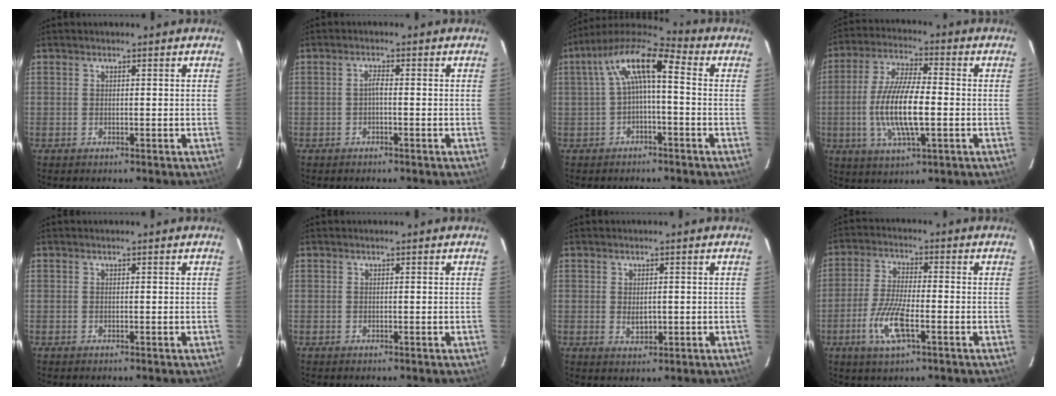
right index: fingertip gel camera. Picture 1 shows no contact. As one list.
[{"total": 1.2, "force": [-0.5, 0.2, 1.0], "torque": [-0.021, 0.006, -0.011]}, {"total": 10.0, "force": [0.6, 3.2, 9.5], "torque": [-0.186, 0.031, 0.006]}, {"total": 13.2, "force": [-2.2, 3.6, 12.5], "torque": [-0.253, -0.004, -0.043]}, {"total": 0.0}, {"total": 0.0}, {"total": 2.6, "force": [-0.1, 1.7, 2.0], "torque": [-0.033, -0.003, 0.002]}, {"total": 9.0, "force": [-3.5, 2.4, 7.9], "torque": [-0.171, -0.006, -0.071]}]